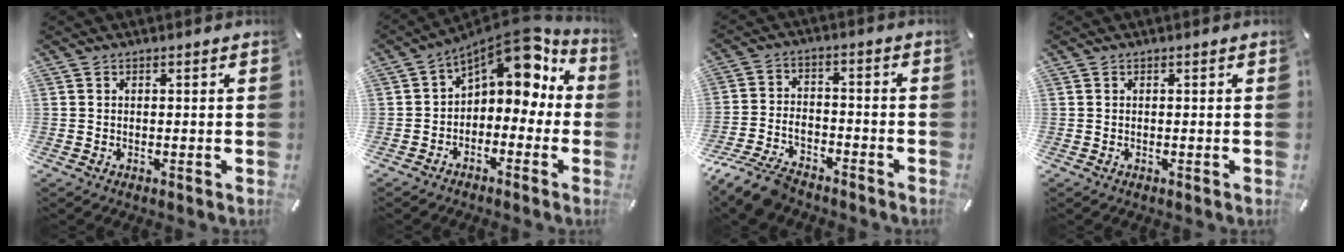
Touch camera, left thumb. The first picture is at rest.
{"total": 10.2, "force": [6.4, 5.6, 5.6], "torque": [-0.085, -0.056, 0.112]}
{"total": 9.0, "force": [-7.3, 3.7, 3.9], "torque": [-0.077, 0.034, -0.141]}
{"total": 0.0}